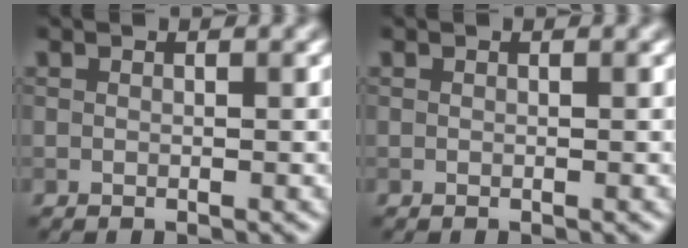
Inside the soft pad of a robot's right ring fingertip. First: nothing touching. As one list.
[{"total": 0.0}]